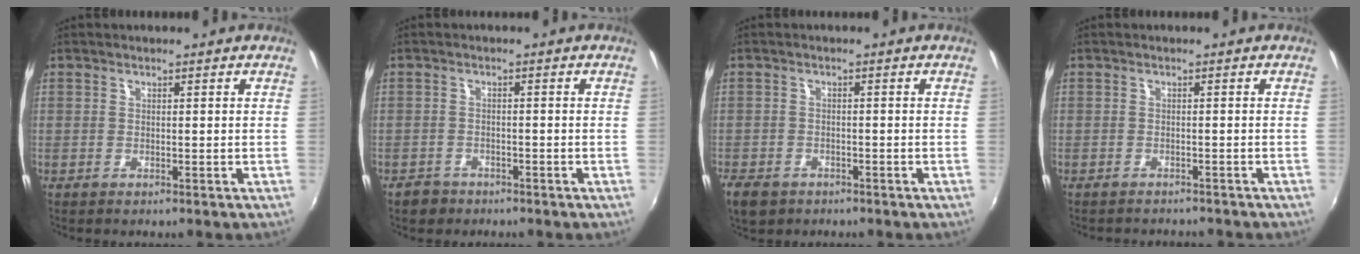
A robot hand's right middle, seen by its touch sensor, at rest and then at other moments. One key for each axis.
{"total": 3.1, "fx": -2.3, "fy": 2.1, "fz": 0.6, "tx": -0.023, "ty": 0.002, "tz": -0.036}
{"total": 5.6, "fx": -3.8, "fy": 3.5, "fz": 2.3, "tx": -0.066, "ty": -0.012, "tz": -0.065}
{"total": 3.6, "fx": -3.4, "fy": 1.0, "fz": 0.8, "tx": -0.025, "ty": -0.006, "tz": -0.047}